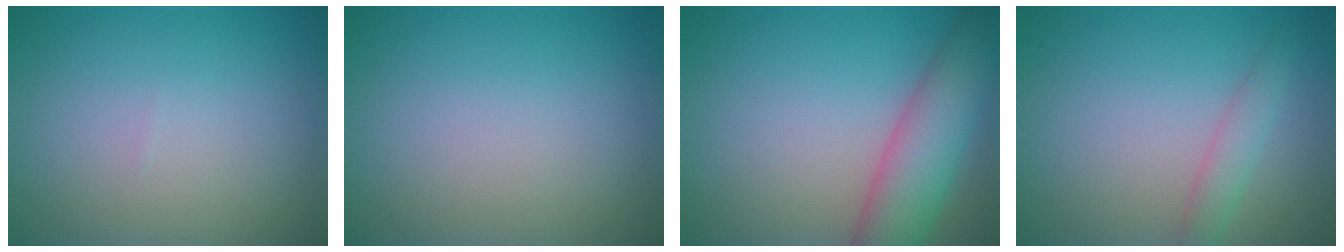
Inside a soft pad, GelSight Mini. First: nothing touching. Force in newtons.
{"total": 0.0}
{"total": 6.8, "press": 6.8, "slide": 0.4}
{"total": 1.9, "press": 1.9, "slide": 0.2}